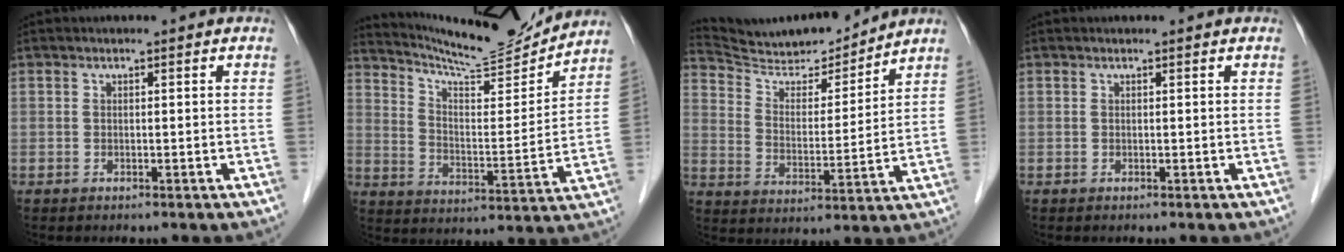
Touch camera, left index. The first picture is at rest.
{"total": 14.8, "force": [14.4, 0.2, 3.5], "torque": [-0.067, -0.031, 0.216]}
{"total": 13.6, "force": [13.2, 1.7, 2.6], "torque": [-0.048, -0.009, 0.223]}
{"total": 0.0}